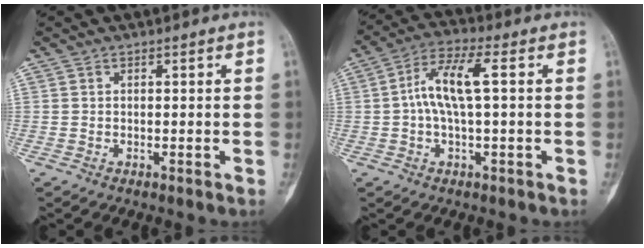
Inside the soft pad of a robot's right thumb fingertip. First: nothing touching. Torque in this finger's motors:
{"motor_torque": [0.13, 0.13, 0.58, -0.54, 0.09]}